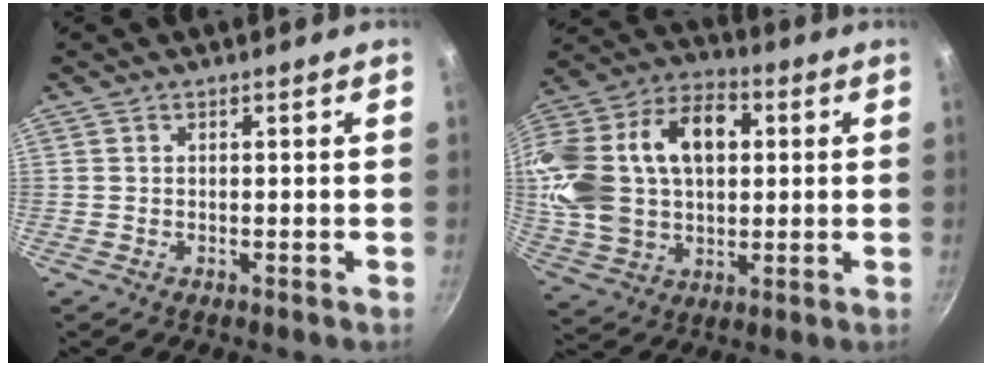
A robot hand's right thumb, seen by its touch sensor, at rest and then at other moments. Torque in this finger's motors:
{"motor_torque": [1.25, 3.76, 1.44, -0.23, 0.25]}